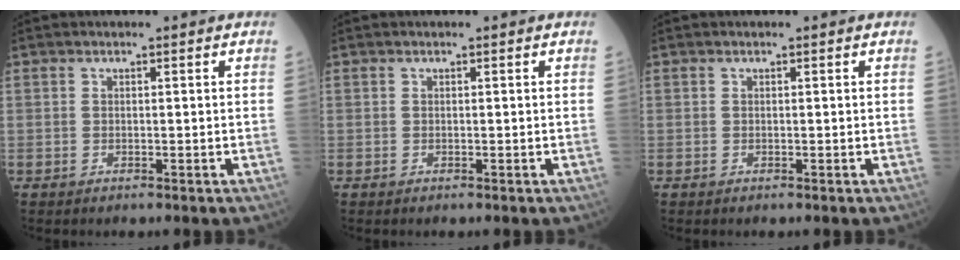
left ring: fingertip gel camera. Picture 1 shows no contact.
{"total": 0.0}
{"total": 0.0}